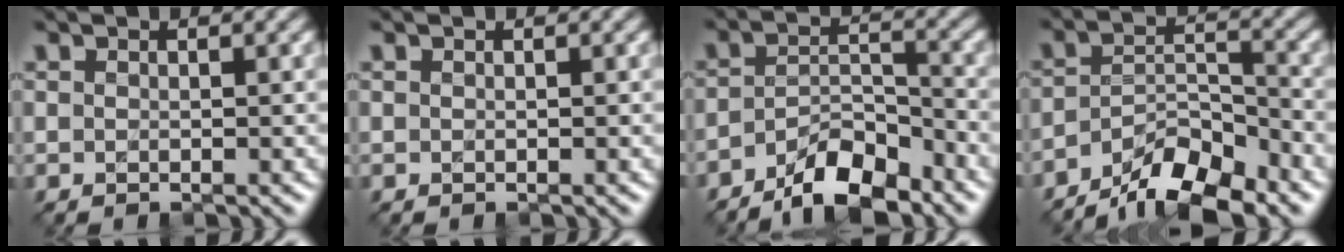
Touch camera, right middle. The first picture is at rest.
{"total": 0.0}
{"total": 6.2, "force": [-4.7, 2.0, 3.5], "torque": [-0.057, 0.005, -0.083]}
{"total": 7.6, "force": [-5.8, 2.4, 4.2], "torque": [-0.064, 0.003, -0.107]}